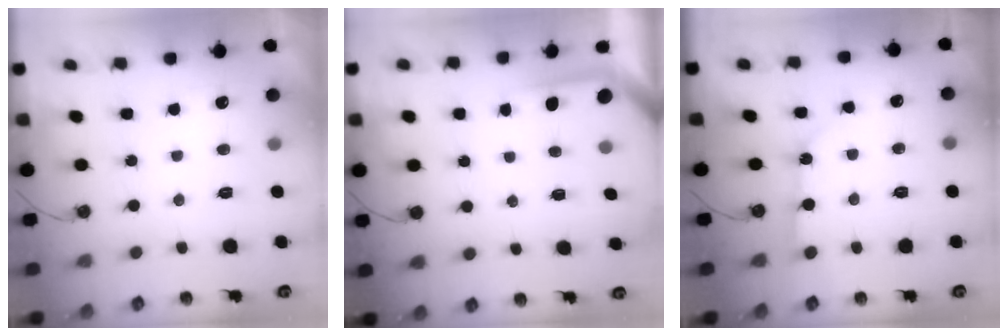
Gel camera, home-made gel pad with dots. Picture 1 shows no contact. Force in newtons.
{"total": 2.0, "press": 2.0, "slide": 0.2}
{"total": 2.6, "press": 2.6, "slide": 0.4}